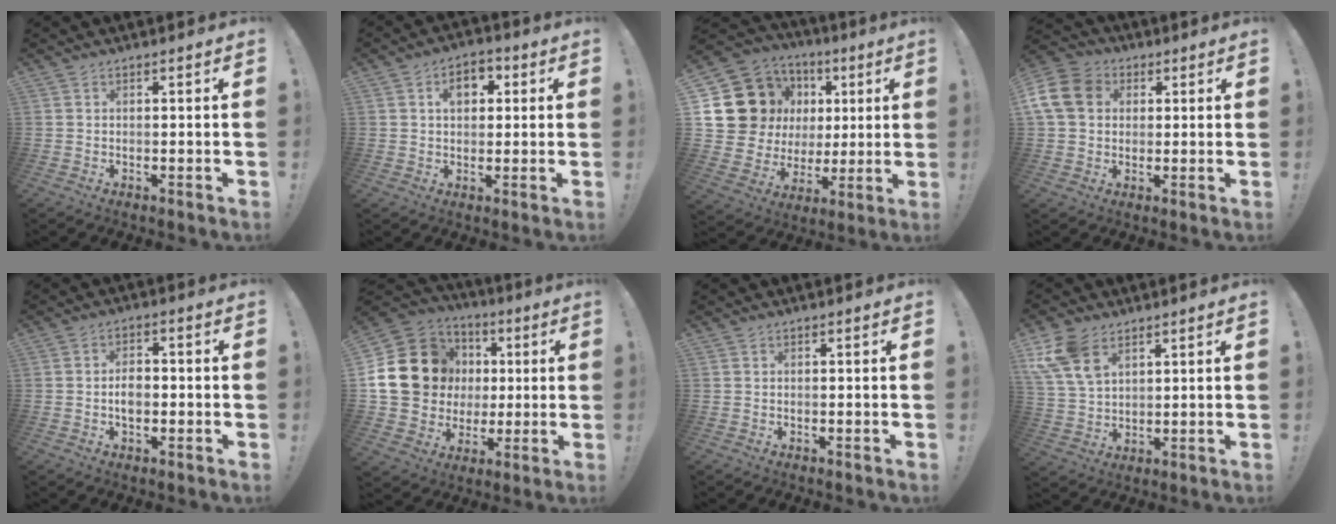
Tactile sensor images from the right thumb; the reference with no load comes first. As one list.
[{"total": 6.6, "force": [2.0, 4.7, 4.2], "torque": [-0.051, 0.003, 0.030]}, {"total": 17.6, "force": [4.9, 15.0, 7.9], "torque": [-0.110, -0.023, 0.129]}, {"total": 13.4, "force": [2.8, 11.0, 7.1], "torque": [-0.139, 0.001, 0.057]}, {"total": 4.4, "force": [-1.2, 3.0, 3.1], "torque": [-0.045, 0.001, -0.027]}, {"total": 21.3, "force": [3.6, 18.4, 10.2], "torque": [-0.167, -0.004, 0.105]}, {"total": 0.0}, {"total": 11.7, "force": [6.4, 7.1, 6.7], "torque": [-0.145, -0.024, 0.126]}]